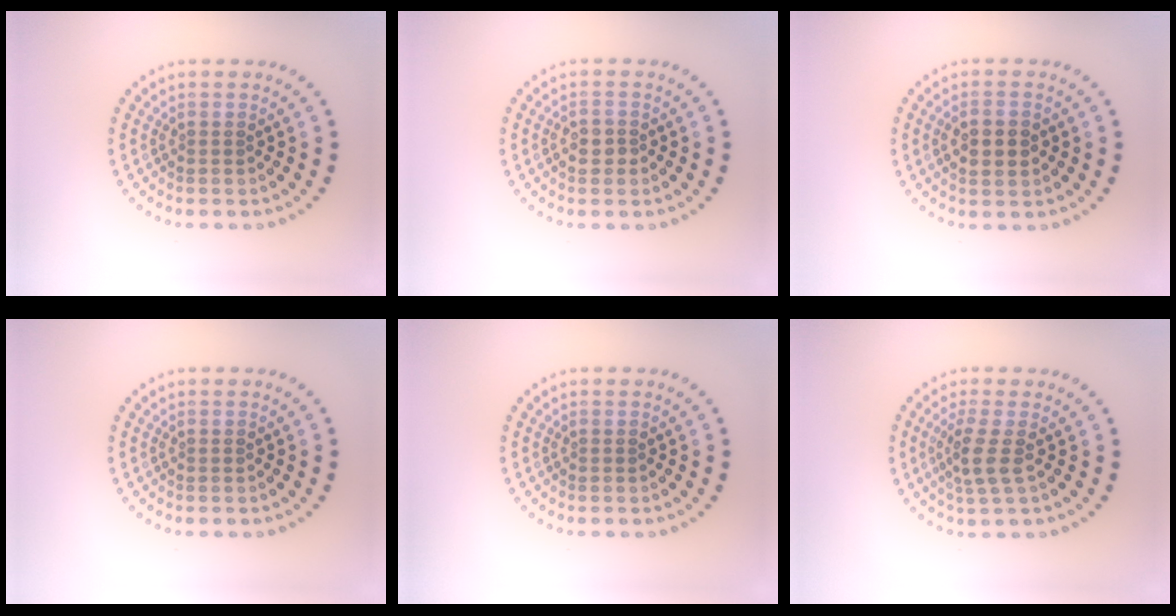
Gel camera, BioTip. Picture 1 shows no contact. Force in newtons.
{"total": 1.6, "press": 1.6, "slide": 0.3}
{"total": 2.5, "press": 2.5, "slide": 0.1}
{"total": 0.0}
{"total": 0.0}
{"total": 2.6, "press": 2.1, "slide": 1.6}